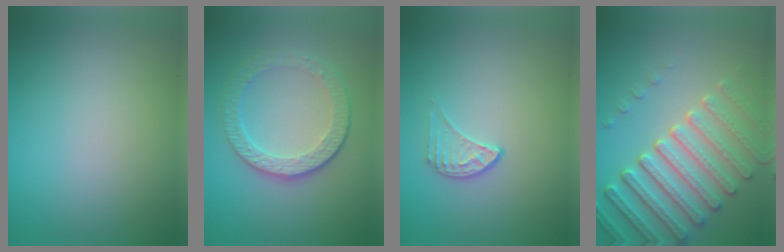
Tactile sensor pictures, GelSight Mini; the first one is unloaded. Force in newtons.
{"total": 4.8, "press": 3.4, "slide": 3.4}
{"total": 1.6, "press": 1.0, "slide": 1.2}
{"total": 7.3, "press": 5.6, "slide": 4.7}